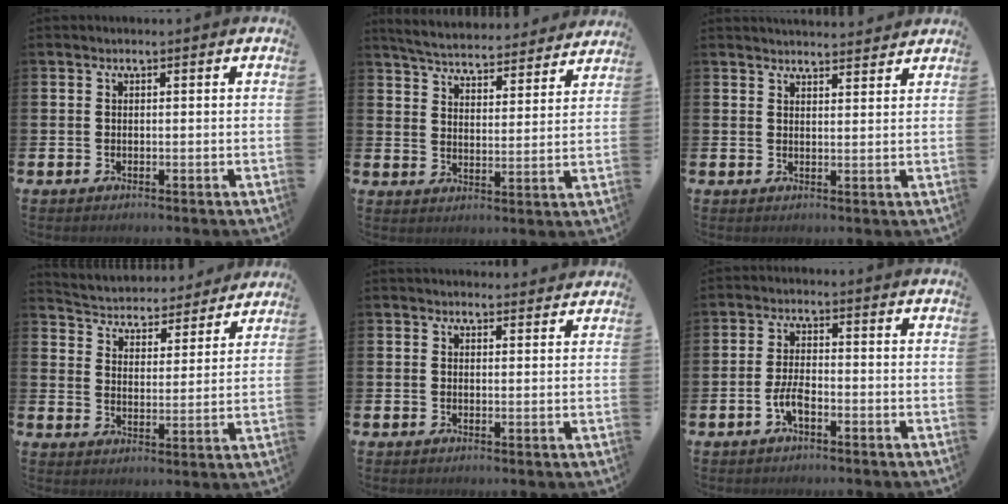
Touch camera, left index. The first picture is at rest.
{"total": 5.6, "force": [5.5, 0.7, 0.6], "torque": [-0.039, -0.042, 0.096]}
{"total": 3.0, "force": [3.0, 0.1, -0.1], "torque": [-0.005, -0.015, 0.056]}
{"total": 4.6, "force": [4.4, 1.4, 0.0], "torque": [-0.024, -0.044, 0.069]}
{"total": 2.2, "force": [2.1, 0.5, 0.0], "torque": [0.006, -0.010, 0.036]}
{"total": 3.2, "force": [-1.4, 1.1, 2.7], "torque": [-0.055, 0.004, -0.027]}